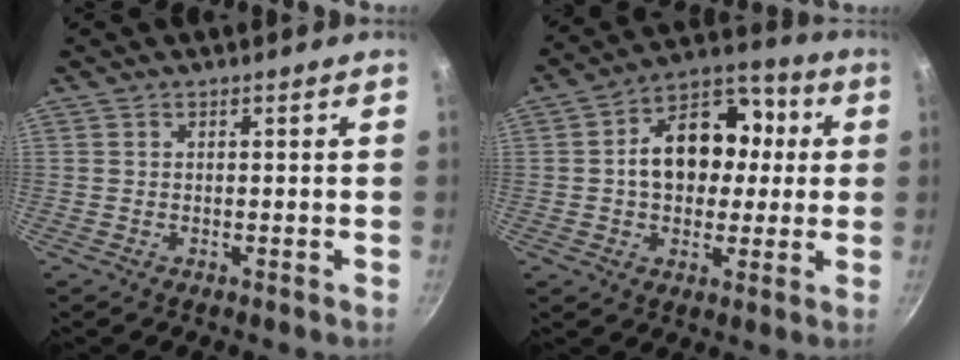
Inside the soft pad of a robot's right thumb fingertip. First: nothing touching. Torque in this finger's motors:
{"motor_torque": [1.86, 1.95, 1.46, -0.02, 0.11]}